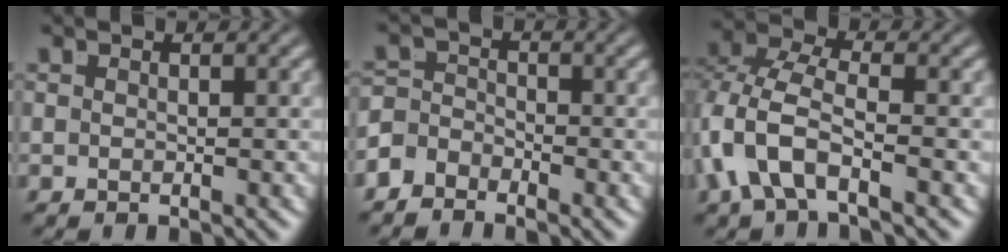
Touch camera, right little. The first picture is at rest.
{"total": 4.2, "force": [-2.4, 3.2, 1.1], "torque": [-0.019, -0.021, -0.041]}
{"total": 5.1, "force": [-1.3, 3.1, 3.8], "torque": [-0.116, -0.029, -0.012]}